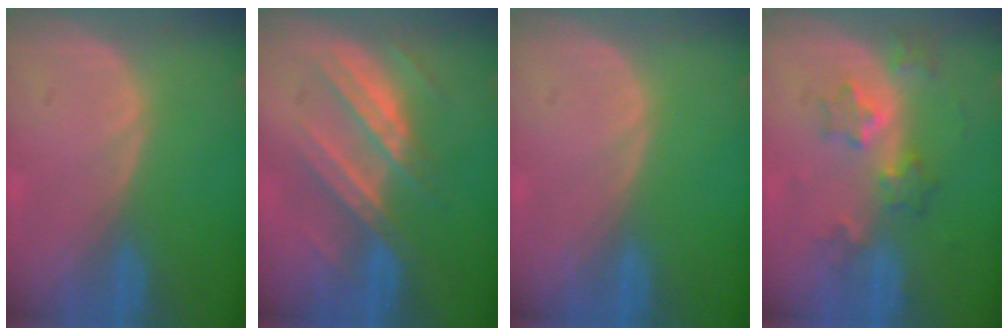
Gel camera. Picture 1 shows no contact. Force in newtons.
{"total": 7.2, "press": 7.1, "slide": 0.9}
{"total": 0.0}
{"total": 6.2, "press": 5.4, "slide": 3.0}